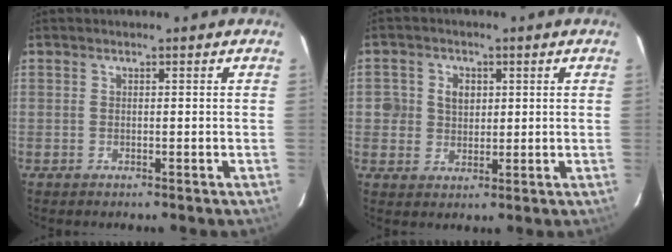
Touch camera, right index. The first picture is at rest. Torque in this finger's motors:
{"motor_torque": [0.06, -0.05, 0.04, 0.03]}